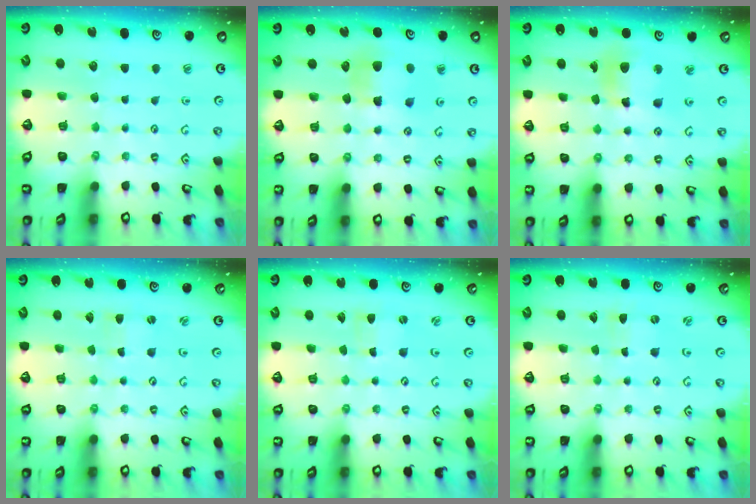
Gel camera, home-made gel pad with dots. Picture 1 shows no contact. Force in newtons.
{"total": 6.1, "press": 6.1, "slide": 0.5}
{"total": 10.4, "press": 10.3, "slide": 1.2}
{"total": 1.3, "press": 1.3, "slide": 0.2}
{"total": 0.9, "press": 0.9, "slide": 0.0}
{"total": 0.0}